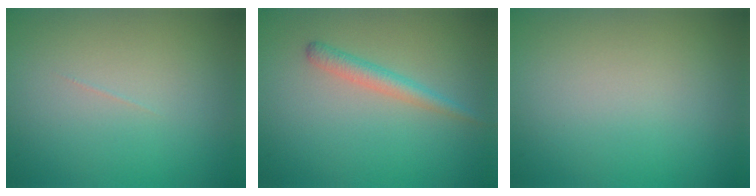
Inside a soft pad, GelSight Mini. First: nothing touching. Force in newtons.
{"total": 2.0, "press": 2.0, "slide": 0.1}
{"total": 0.0}